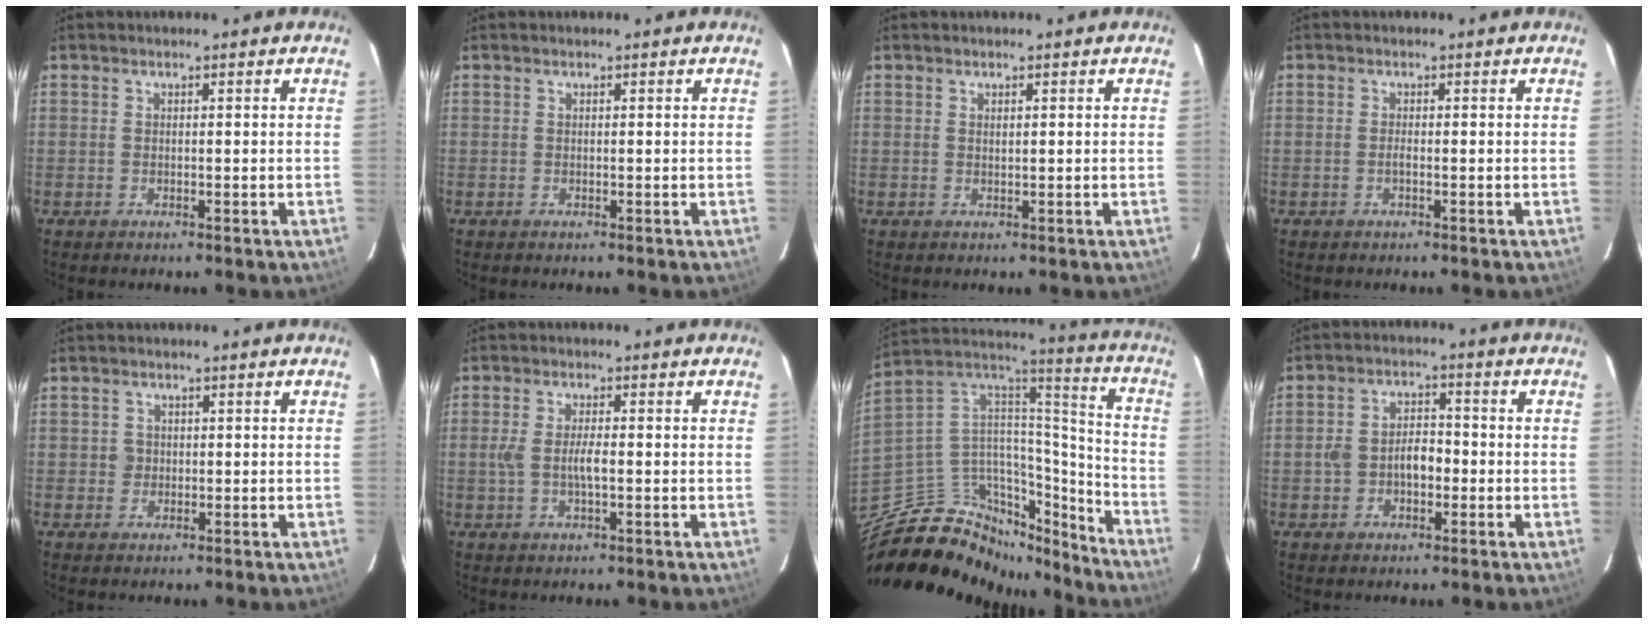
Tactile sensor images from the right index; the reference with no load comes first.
{"total": 0.0}
{"total": 0.6, "force": [0.3, 0.1, 0.5], "torque": [-0.009, 0.003, 0.007]}
{"total": 0.6, "force": [-0.3, 0.1, 0.5], "torque": [-0.009, 0.000, -0.006]}
{"total": 1.7, "force": [-0.1, 1.7, 0.0], "torque": [0.006, 0.003, -0.001]}
{"total": 4.0, "force": [-0.6, 1.1, 3.8], "torque": [-0.075, 0.000, -0.010]}
{"total": 26.7, "force": [-20.9, 12.6, 10.7], "torque": [-0.206, 0.054, -0.324]}
{"total": 5.6, "force": [-1.5, 3.8, 3.8], "torque": [-0.071, 0.015, -0.022]}